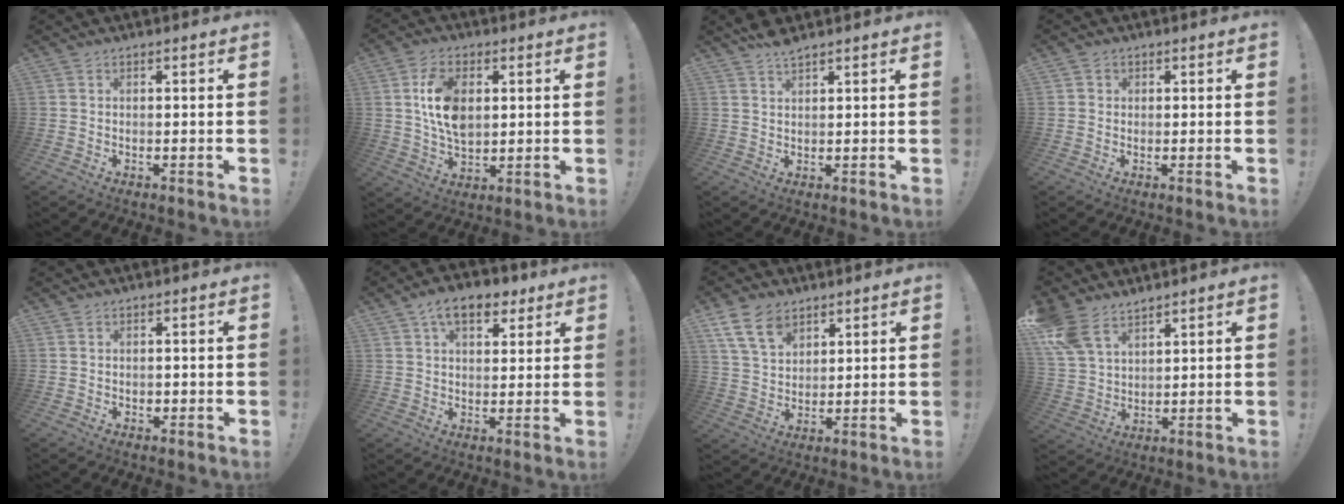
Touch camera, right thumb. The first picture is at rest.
{"total": 12.7, "force": [3.0, 8.2, 9.3], "torque": [-0.167, 0.003, 0.054]}
{"total": 3.4, "force": [2.9, 0.7, 1.6], "torque": [-0.032, -0.016, 0.053]}
{"total": 1.4, "force": [0.6, 1.3, 0.1], "torque": [0.004, -0.001, 0.009]}
{"total": 0.7, "force": [-0.1, 0.7, 0.0], "torque": [-0.003, 0.003, 0.000]}
{"total": 10.6, "force": [5.6, 6.2, 6.6], "torque": [-0.090, -0.011, 0.101]}
{"total": 11.6, "force": [7.0, 7.4, 5.7], "torque": [-0.100, -0.027, 0.138]}
{"total": 10.3, "force": [7.6, 5.5, 4.4], "torque": [-0.085, -0.039, 0.152]}